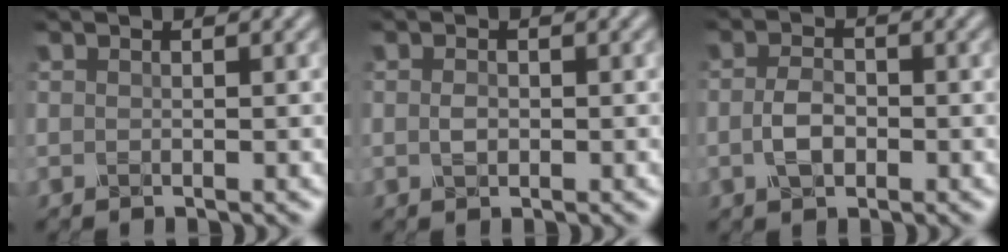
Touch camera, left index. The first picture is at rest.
{"total": 1.2, "force": [0.0, 0.8, 0.9], "torque": [-0.019, -0.002, -0.001]}
{"total": 2.6, "force": [-0.5, 1.6, 2.0], "torque": [-0.043, 0.000, -0.013]}